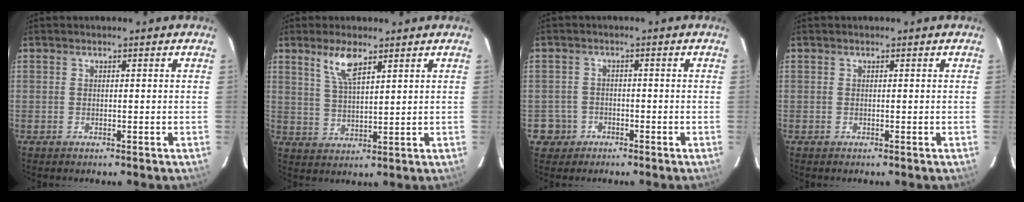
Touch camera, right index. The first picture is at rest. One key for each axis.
{"total": 5.9, "fx": 3.9, "fy": 1.7, "fz": 4.1, "tx": -0.080, "ty": 0.000, "tz": 0.081}
{"total": 4.2, "fx": -1.8, "fy": 3.8, "fz": -0.1, "tx": -0.009, "ty": 0.022, "tz": -0.030}
{"total": 0.0}